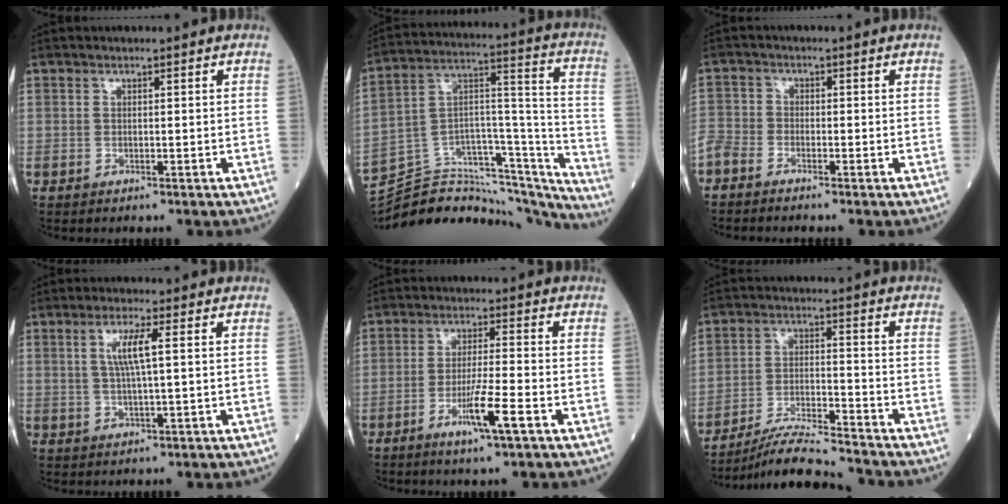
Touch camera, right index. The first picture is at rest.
{"total": 29.1, "force": [-27.2, 5.6, 8.4], "torque": [-0.104, 0.035, -0.402]}
{"total": 4.3, "force": [-3.7, 1.8, 1.1], "torque": [-0.023, -0.004, -0.084]}
{"total": 4.7, "force": [1.2, 0.0, 4.5], "torque": [-0.090, 0.002, 0.024]}
{"total": 6.8, "force": [-3.1, -0.2, 6.0], "torque": [-0.109, -0.011, -0.057]}
{"total": 9.9, "force": [-9.3, -0.8, 3.0], "torque": [-0.054, -0.007, -0.169]}